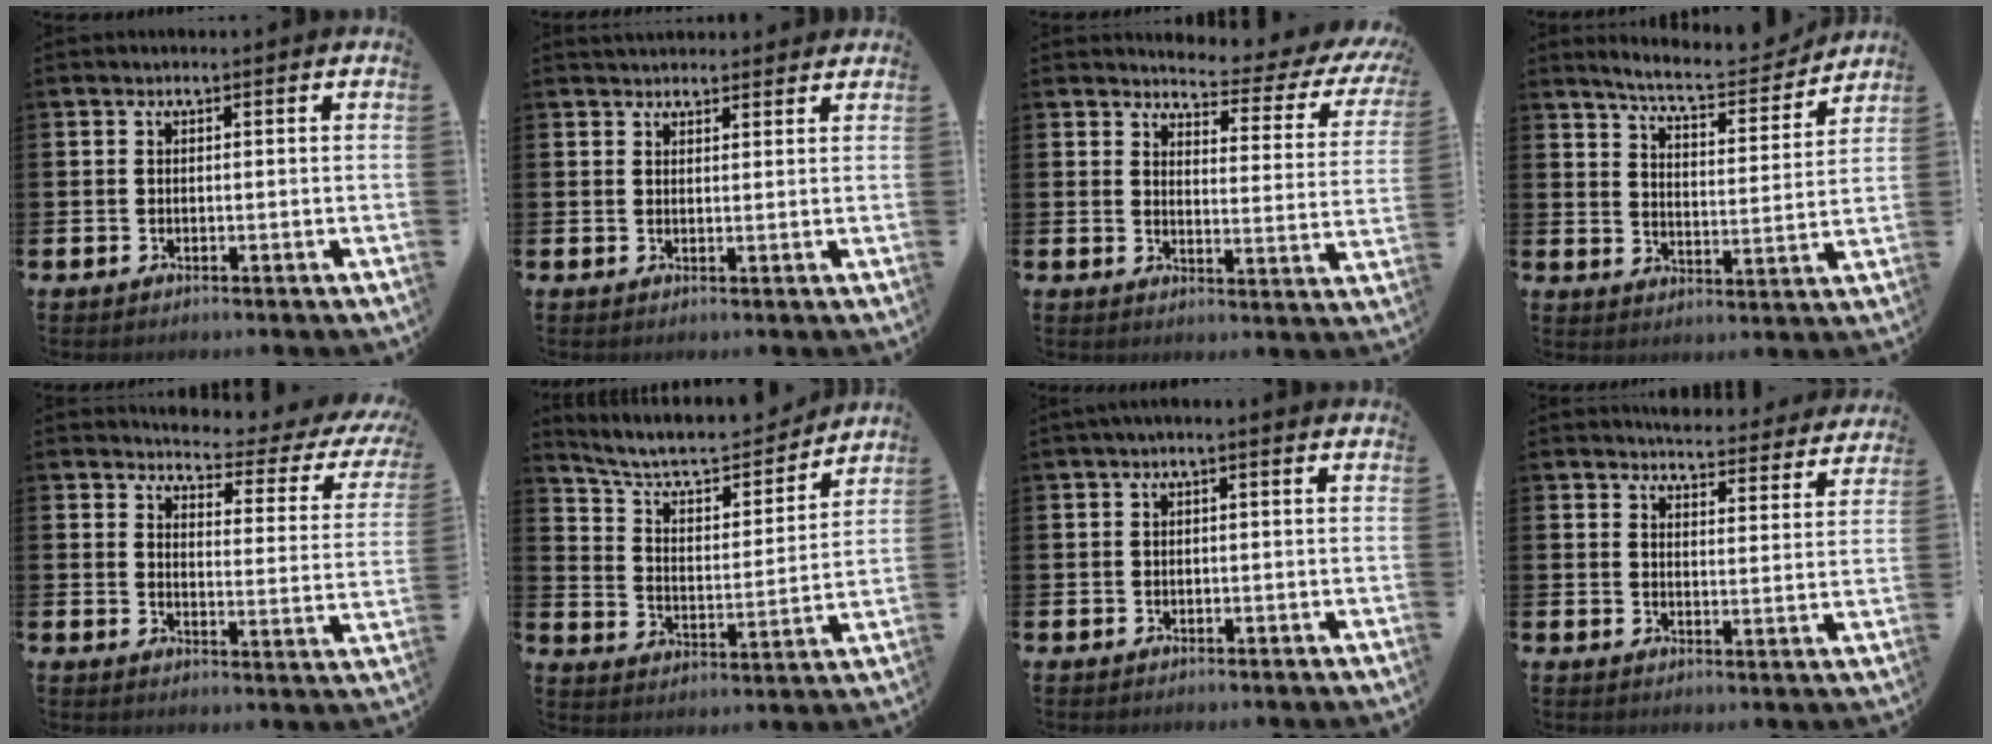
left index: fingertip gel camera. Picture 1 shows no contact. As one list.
[{"total": 2.6, "force": [2.5, 0.8, 0.1], "torque": [0.005, -0.009, 0.044]}, {"total": 3.6, "force": [3.3, 1.0, 1.1], "torque": [-0.023, -0.039, 0.045]}, {"total": 7.0, "force": [6.7, 0.6, 2.0], "torque": [-0.056, -0.048, 0.112]}, {"total": 3.6, "force": [3.3, 0.8, 1.2], "torque": [-0.024, -0.040, 0.044]}, {"total": 7.8, "force": [7.1, 2.0, 2.5], "torque": [-0.074, -0.055, 0.117]}, {"total": 0.8, "force": [-0.2, 0.1, 0.8], "torque": [-0.017, 0.002, -0.003]}, {"total": 5.0, "force": [4.9, 0.6, 0.0], "torque": [-0.002, -0.041, 0.086]}]